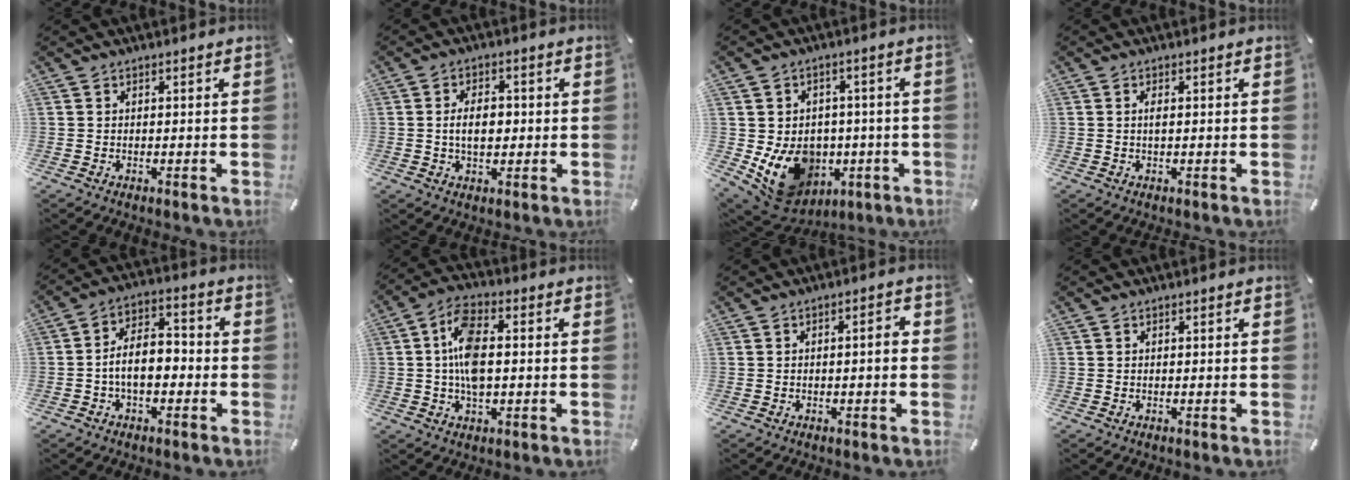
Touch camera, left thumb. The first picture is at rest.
{"total": 5.8, "force": [-0.1, 3.6, 4.6], "torque": [-0.079, 0.001, -0.008]}
{"total": 12.9, "force": [-2.5, 11.1, 6.0], "torque": [-0.115, -0.003, -0.033]}
{"total": 1.4, "force": [0.1, 0.3, 1.4], "torque": [-0.029, -0.001, 0.001]}
{"total": 8.5, "force": [-2.6, 5.1, 6.3], "torque": [-0.117, 0.021, -0.047]}
{"total": 9.9, "force": [0.1, 5.2, 8.4], "torque": [-0.176, 0.009, 0.000]}
{"total": 2.9, "force": [-0.4, 0.8, 2.8], "torque": [-0.041, 0.005, -0.011]}
{"total": 0.0}